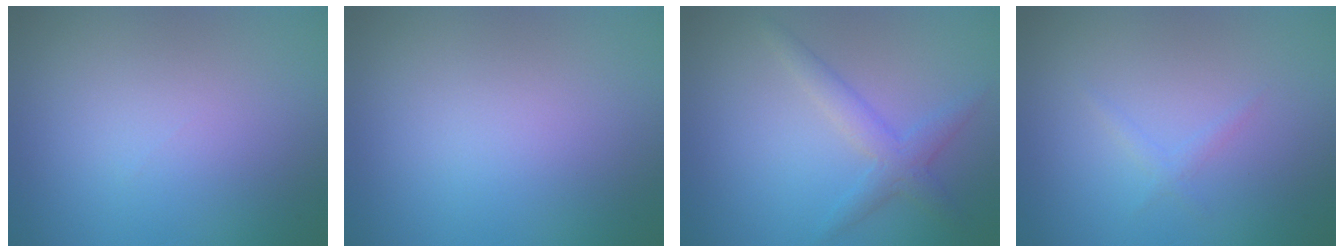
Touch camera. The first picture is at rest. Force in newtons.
{"total": 0.0}
{"total": 2.6, "press": 2.6, "slide": 0.1}
{"total": 0.9, "press": 0.9, "slide": 0.1}